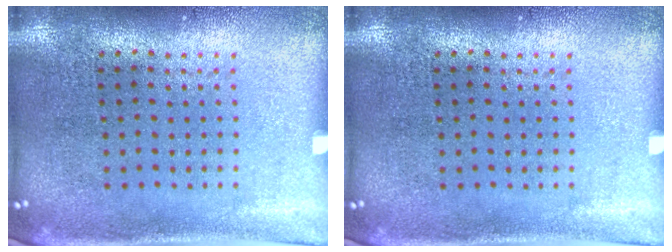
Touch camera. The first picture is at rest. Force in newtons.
{"total": 0.0}